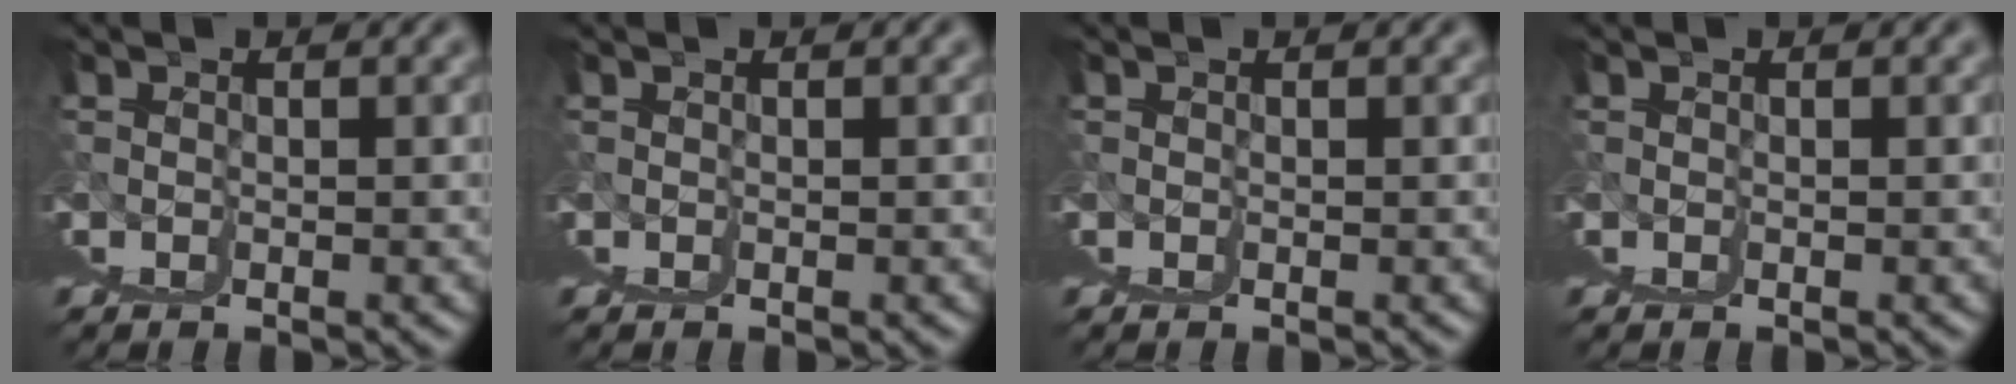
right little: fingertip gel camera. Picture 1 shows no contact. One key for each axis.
{"total": 0.0}
{"total": 0.0}
{"total": 0.0}